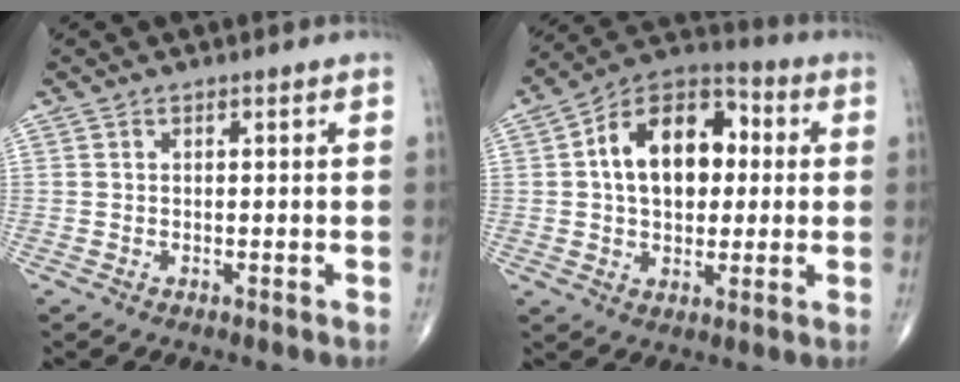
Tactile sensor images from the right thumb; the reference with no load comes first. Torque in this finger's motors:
{"motor_torque": [-0.66, 1.14, 0.42, 0.16, 0.12]}